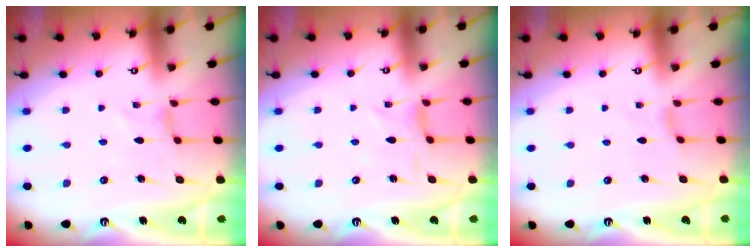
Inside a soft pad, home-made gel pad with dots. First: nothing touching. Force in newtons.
{"total": 2.4, "press": 2.4, "slide": 0.3}
{"total": 0.0}